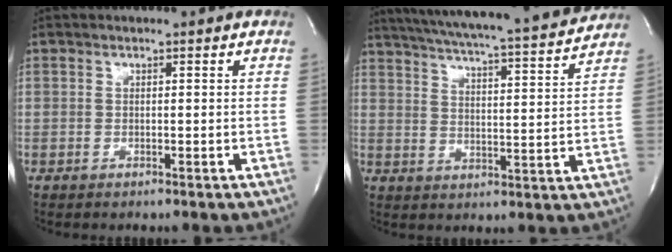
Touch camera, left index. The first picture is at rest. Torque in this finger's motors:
{"motor_torque": [0.20, -0.18, 0.24, 0.14]}